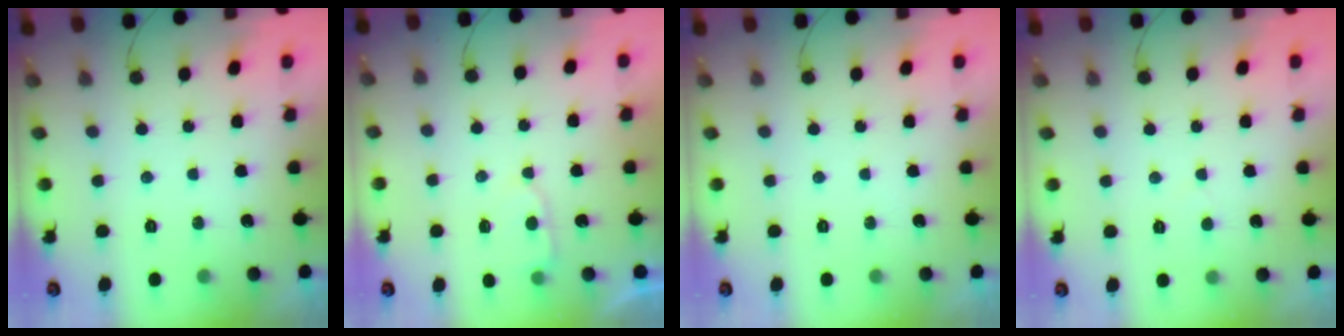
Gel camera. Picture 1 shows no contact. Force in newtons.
{"total": 3.5, "press": 3.5, "slide": 0.3}
{"total": 0.0}
{"total": 2.1, "press": 2.1, "slide": 0.1}